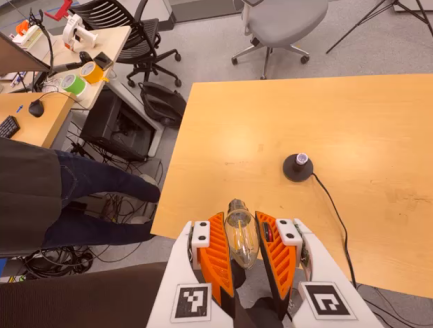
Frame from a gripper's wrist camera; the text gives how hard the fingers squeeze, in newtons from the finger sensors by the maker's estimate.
{"total": 12.5, "left": 13.1, "right": 12.0}